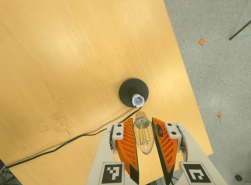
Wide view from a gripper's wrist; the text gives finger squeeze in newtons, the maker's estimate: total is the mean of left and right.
{"total": 11.5, "left": 11.9, "right": 11.1}